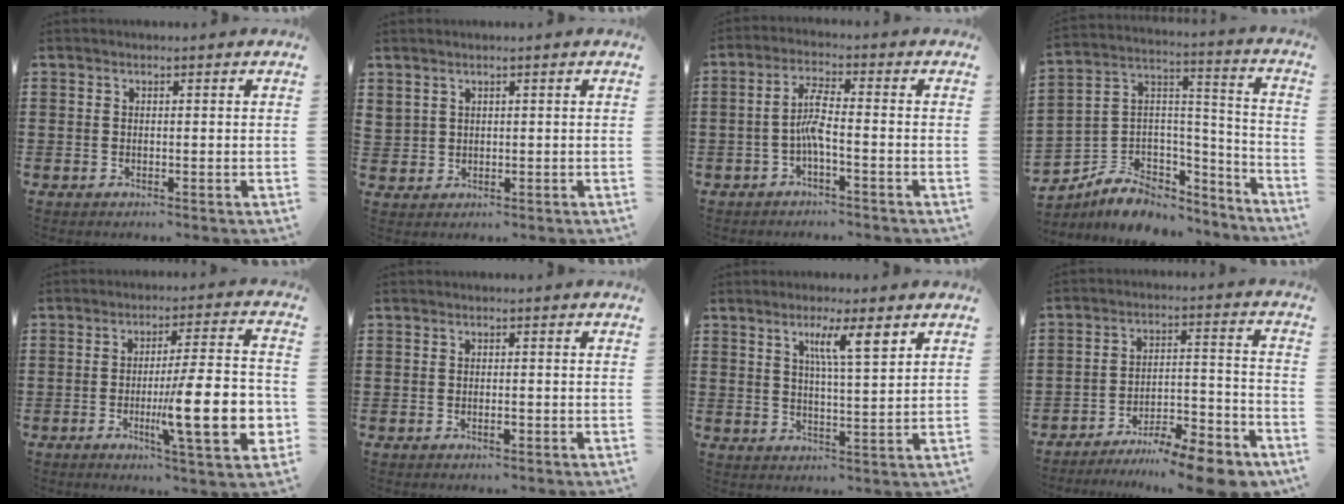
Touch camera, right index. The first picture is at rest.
{"total": 1.6, "force": [1.3, 1.0, 0.1], "torque": [-0.007, 0.005, 0.026]}
{"total": 4.7, "force": [-1.6, 0.7, 4.3], "torque": [-0.087, 0.006, -0.034]}
{"total": 6.4, "force": [-4.1, 4.6, 1.5], "torque": [-0.045, -0.001, -0.076]}
{"total": 15.5, "force": [-3.4, 3.0, 14.9], "torque": [-0.228, -0.009, -0.053]}
{"total": 1.1, "force": [-0.6, 0.4, 0.9], "torque": [-0.019, -0.003, -0.010]}
{"total": 6.5, "force": [3.2, 1.0, 5.6], "torque": [-0.102, 0.001, 0.047]}
{"total": 9.3, "force": [-8.4, 0.9, 3.8], "torque": [-0.043, 0.023, -0.160]}